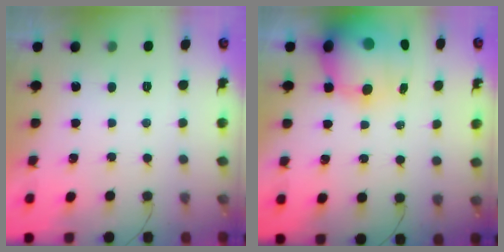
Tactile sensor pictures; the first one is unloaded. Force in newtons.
{"total": 14.3, "press": 13.9, "slide": 3.3}